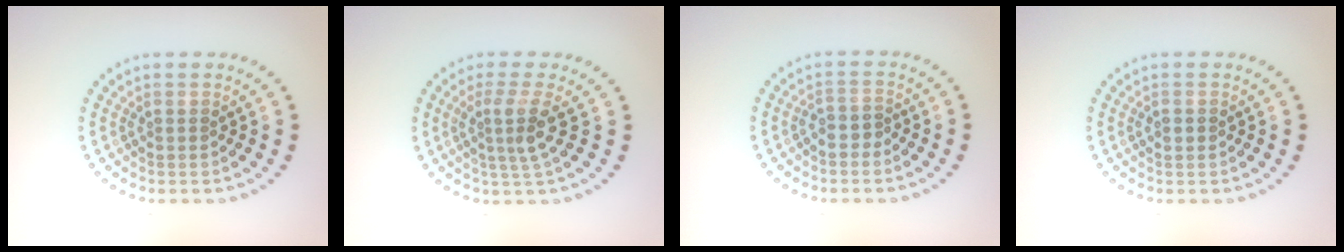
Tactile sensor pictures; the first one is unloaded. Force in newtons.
{"total": 2.9, "press": 2.1, "slide": 2.0}
{"total": 1.2, "press": 0.9, "slide": 0.7}
{"total": 1.1, "press": 1.1, "slide": 0.2}